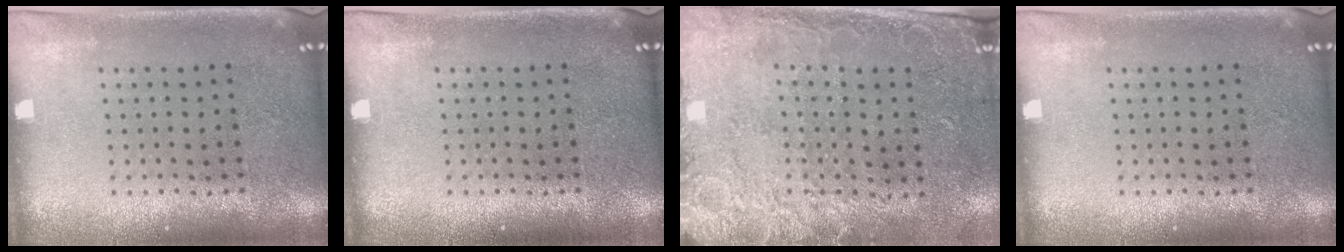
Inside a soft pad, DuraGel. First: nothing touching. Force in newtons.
{"total": 0.0}
{"total": 2.6, "press": 2.1, "slide": 1.5}
{"total": 0.0}